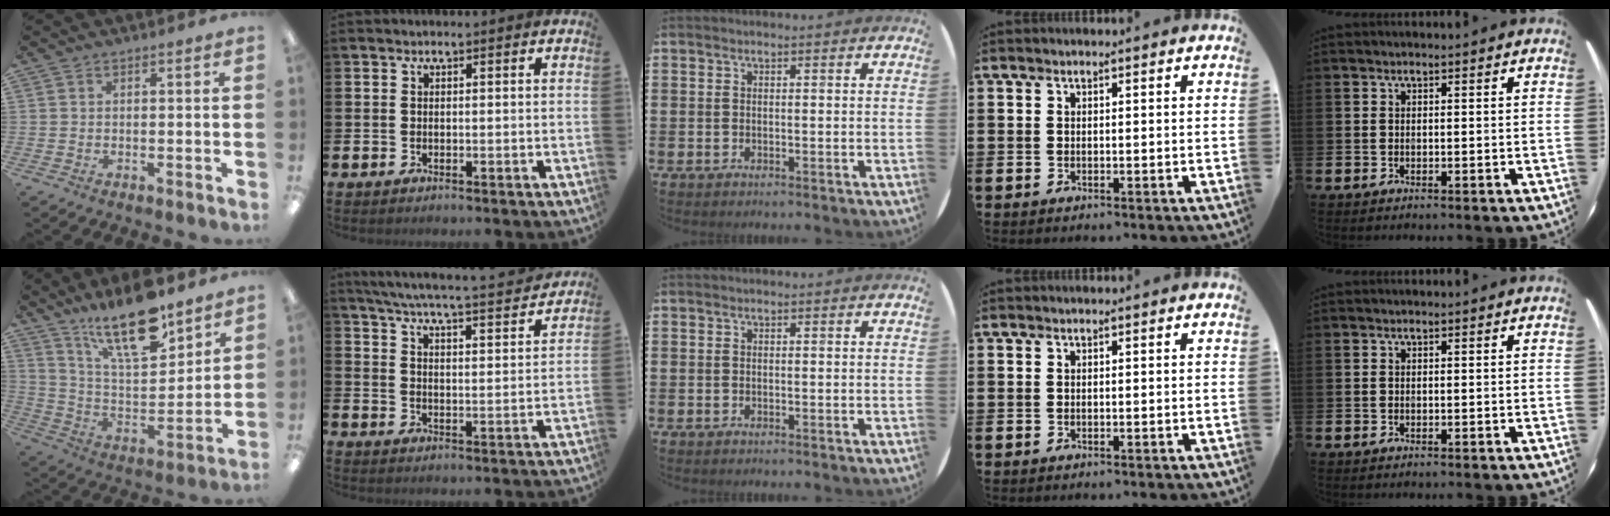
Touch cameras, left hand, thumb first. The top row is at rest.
{"thumb": {"total": 20.2, "force": [14.5, 6.8, 12.4], "torque": [-0.212, -0.082, 0.245]}, "index": {"total": 5.9, "force": [5.6, 0.1, 2.0], "torque": [-0.056, -0.044, 0.092]}}